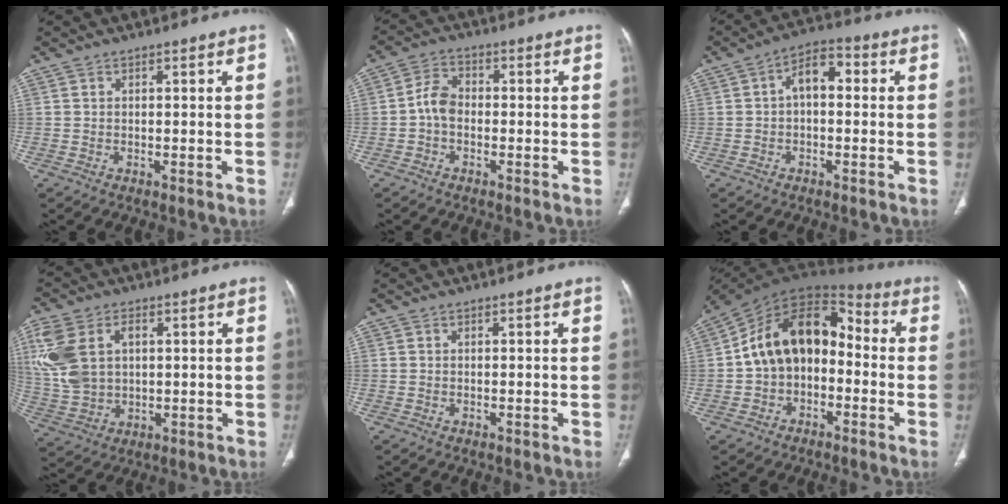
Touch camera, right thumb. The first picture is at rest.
{"total": 4.8, "force": [-1.0, 3.3, 3.3], "torque": [-0.054, 0.015, -0.029]}
{"total": 6.7, "force": [0.5, 3.9, 5.5], "torque": [-0.073, 0.026, -0.004]}
{"total": 13.9, "force": [3.5, 9.4, 9.6], "torque": [-0.215, 0.006, 0.078]}
{"total": 0.0}
{"total": 15.7, "force": [-1.5, 10.9, 11.2], "torque": [-0.155, 0.060, -0.040]}